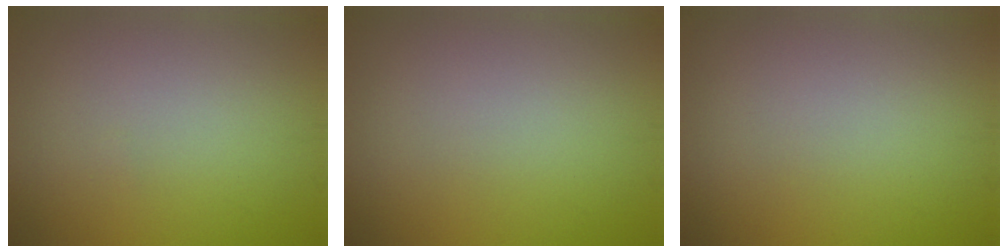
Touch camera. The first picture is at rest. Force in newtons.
{"total": 0.0}
{"total": 0.0}